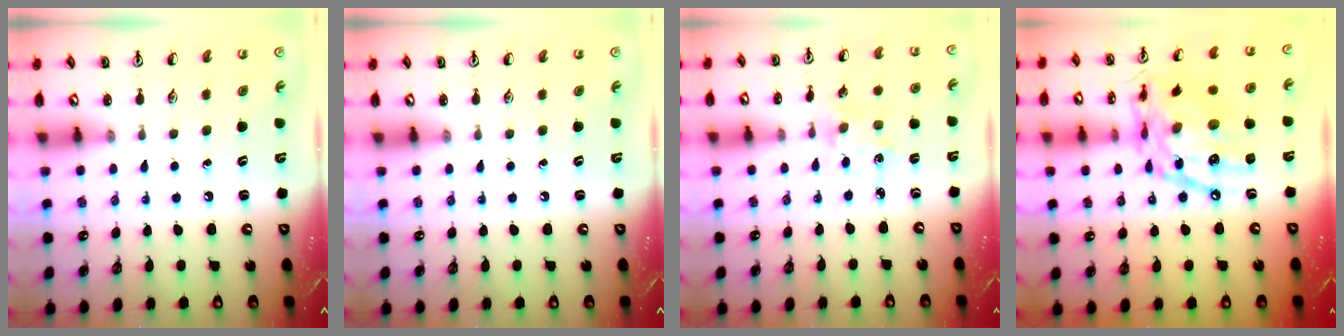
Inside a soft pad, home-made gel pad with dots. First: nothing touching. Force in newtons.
{"total": 0.0}
{"total": 1.5, "press": 1.4, "slide": 0.1}
{"total": 18.0, "press": 17.9, "slide": 1.5}